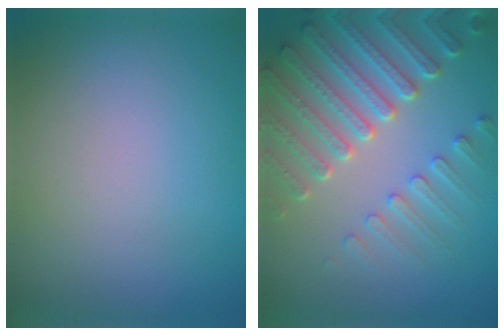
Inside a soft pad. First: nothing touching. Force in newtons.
{"total": 6.5, "press": 5.3, "slide": 3.8}